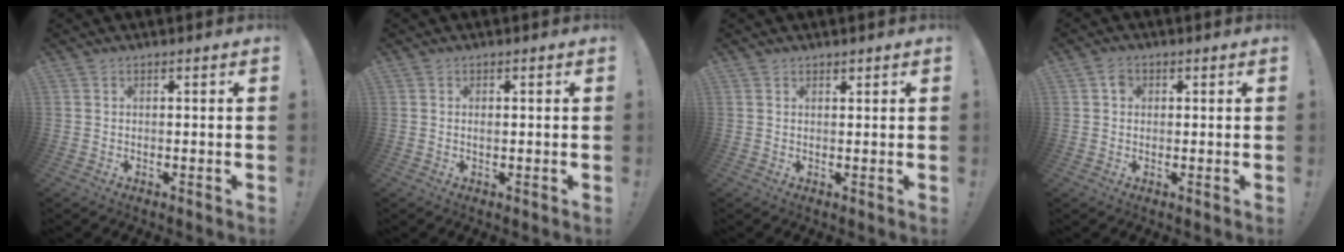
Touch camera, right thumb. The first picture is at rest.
{"total": 0.7, "force": [0.1, 0.4, 0.5], "torque": [-0.002, 0.000, -0.001]}
{"total": 1.0, "force": [0.9, 0.4, 0.1], "torque": [0.006, -0.006, 0.017]}
{"total": 2.4, "force": [0.5, 2.0, 1.2], "torque": [-0.009, -0.001, 0.005]}